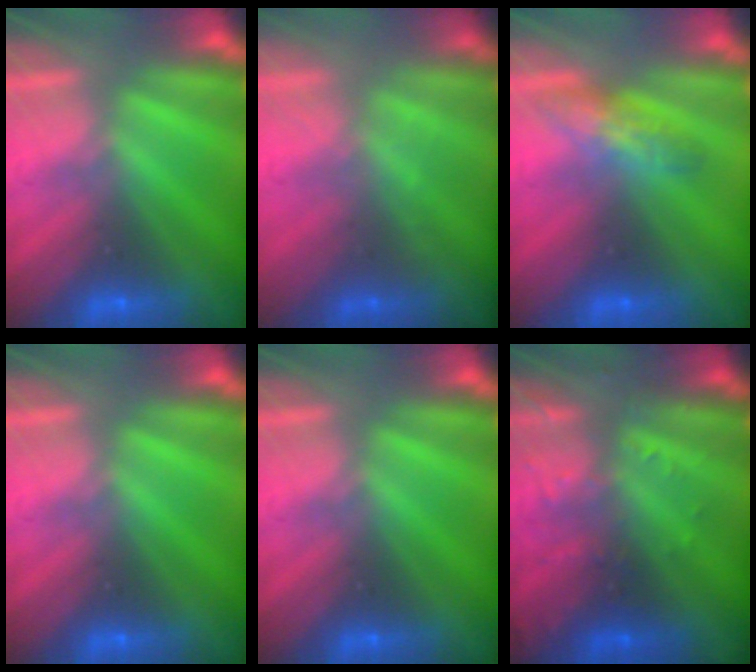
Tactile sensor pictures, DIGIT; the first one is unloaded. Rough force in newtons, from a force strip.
{"total": 1.4}
{"total": 2.5}
{"total": 0.0}
{"total": 0.0}
{"total": 2.9}